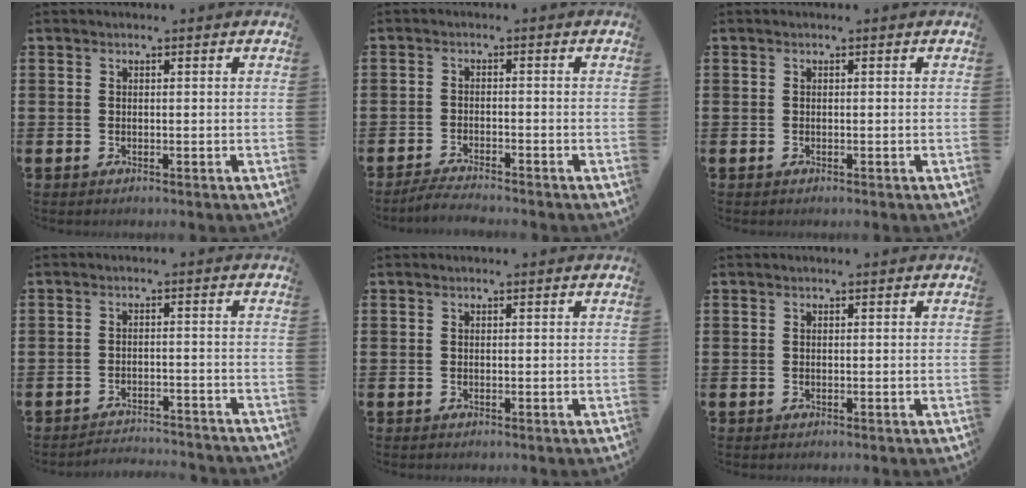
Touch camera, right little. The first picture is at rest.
{"total": 2.3, "force": [-2.3, -0.1, 0.4], "torque": [-0.008, 0.004, -0.046]}
{"total": 0.0}
{"total": 2.5, "force": [-2.5, -0.1, -0.1], "torque": [-0.003, 0.004, -0.055]}
{"total": 0.0}
{"total": 0.0}